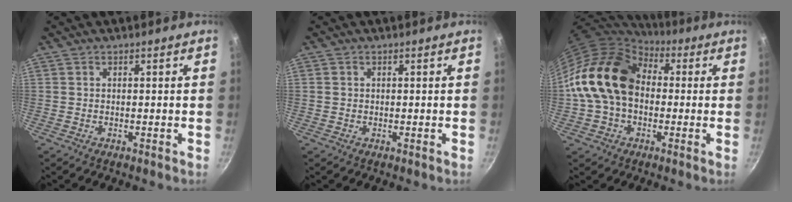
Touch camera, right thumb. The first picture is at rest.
{"total": 0.7, "force": [0.1, 0.6, 0.1], "torque": [-0.001, 0.003, 0.000]}
{"total": 17.6, "force": [0.8, 13.0, 11.8], "torque": [-0.192, 0.037, 0.004]}